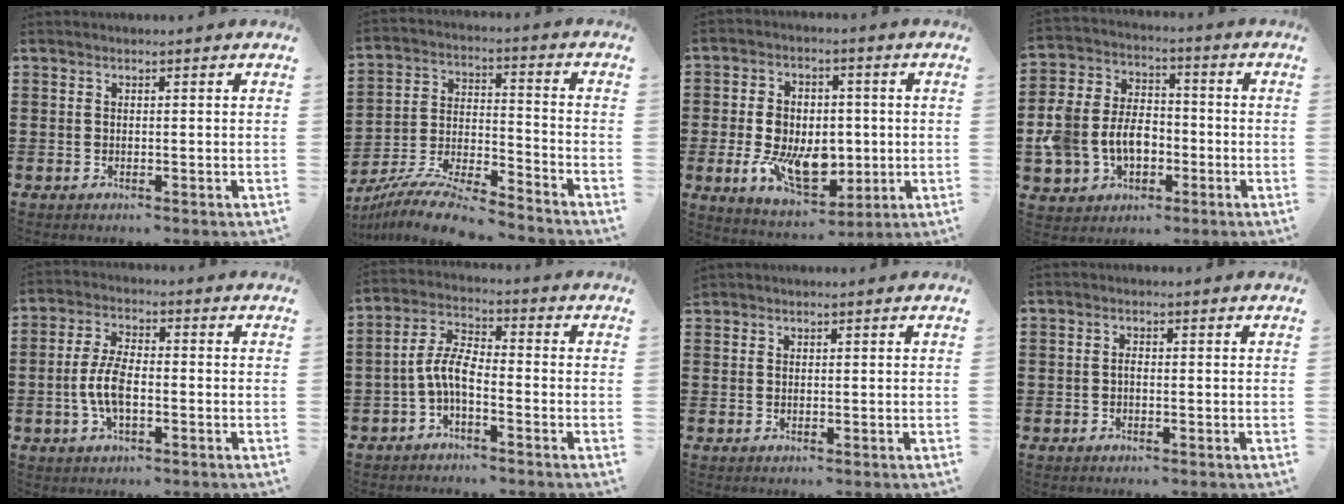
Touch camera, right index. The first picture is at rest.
{"total": 9.7, "force": [-9.1, 0.5, 3.4], "torque": [-0.069, 0.011, -0.182]}
{"total": 10.3, "force": [-1.2, 7.2, 7.3], "torque": [-0.150, 0.007, -0.023]}
{"total": 8.5, "force": [-2.0, 6.7, 4.8], "torque": [-0.138, 0.012, -0.043]}
{"total": 6.3, "force": [-1.2, 2.7, 5.5], "torque": [-0.133, -0.005, -0.031]}
{"total": 5.7, "force": [-2.2, 2.0, 4.8], "torque": [-0.112, 0.000, -0.048]}
{"total": 0.7, "force": [0.6, 0.2, -0.1], "torque": [0.003, 0.001, 0.013]}
{"total": 0.6, "force": [-0.2, 0.2, 0.6], "torque": [-0.013, -0.003, -0.004]}